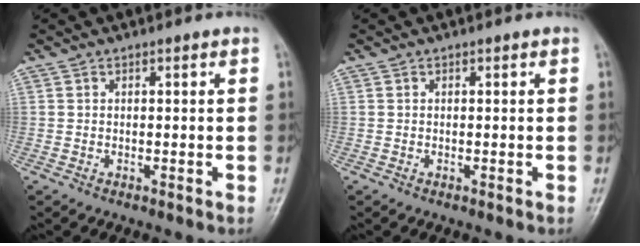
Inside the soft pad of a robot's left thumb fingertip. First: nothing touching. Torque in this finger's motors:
{"motor_torque": [-0.02, 0.00, 0.04, -0.04, 0.00]}